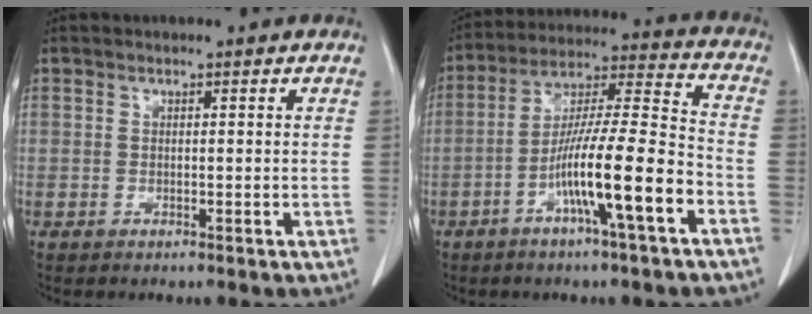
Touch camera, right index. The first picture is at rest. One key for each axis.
{"total": 15.2, "fx": -6.2, "fy": 0.4, "fz": 13.9, "tx": -0.249, "ty": 0.003, "tz": -0.108}